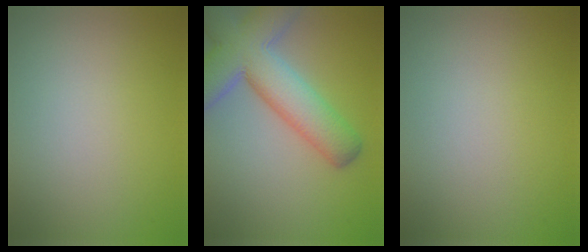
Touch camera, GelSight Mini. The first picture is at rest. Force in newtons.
{"total": 9.6, "press": 9.5, "slide": 0.6}
{"total": 0.0}